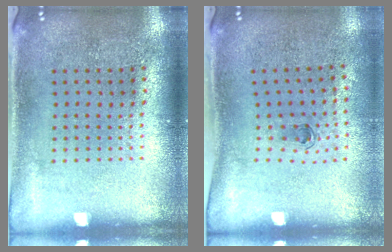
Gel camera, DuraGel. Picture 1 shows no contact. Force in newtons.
{"total": 0.6, "press": 0.4, "slide": 0.5}